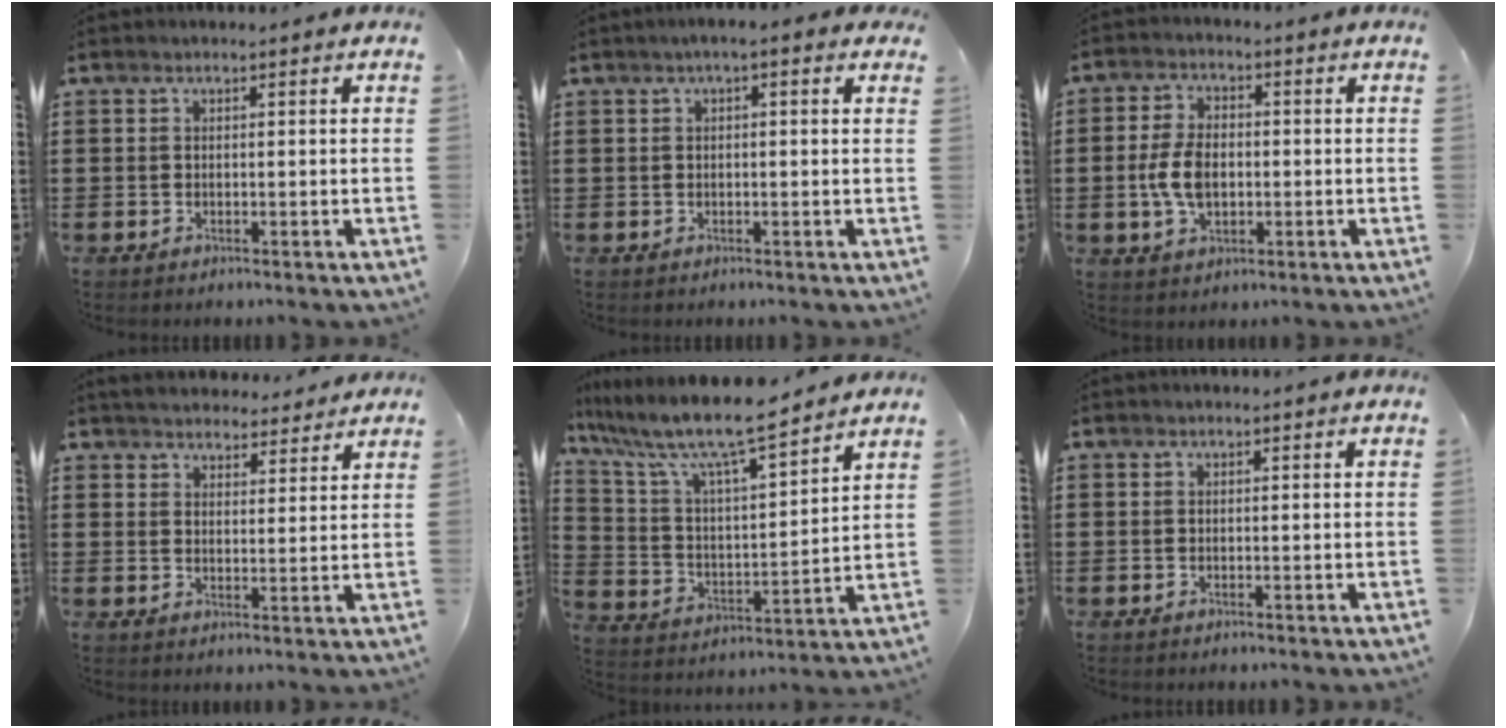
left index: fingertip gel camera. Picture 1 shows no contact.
{"total": 1.5, "force": [-0.3, 0.4, 1.4], "torque": [-0.024, 0.000, -0.007]}
{"total": 6.4, "force": [-0.6, 3.9, 5.0], "torque": [-0.122, 0.000, -0.017]}
{"total": 3.9, "force": [3.8, 0.6, 0.2], "torque": [-0.018, -0.014, 0.069]}
{"total": 9.5, "force": [7.9, 0.8, 5.2], "torque": [-0.135, -0.051, 0.128]}
{"total": 0.0}